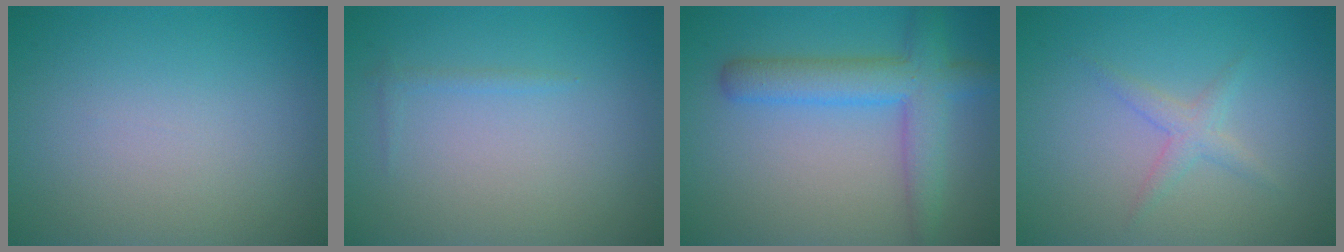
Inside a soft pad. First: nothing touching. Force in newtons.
{"total": 0.6, "press": 0.6, "slide": 0.1}
{"total": 5.0, "press": 5.0, "slide": 0.1}
{"total": 1.6, "press": 1.6, "slide": 0.1}